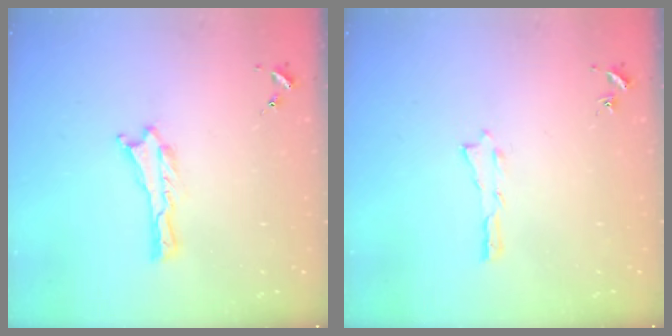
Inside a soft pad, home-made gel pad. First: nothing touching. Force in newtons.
{"total": 0.0}